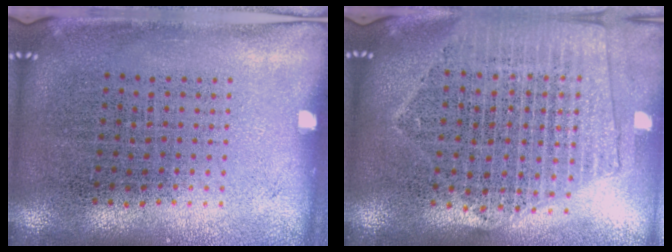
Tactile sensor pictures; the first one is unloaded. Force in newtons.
{"total": 2.1, "press": 1.9, "slide": 0.8}